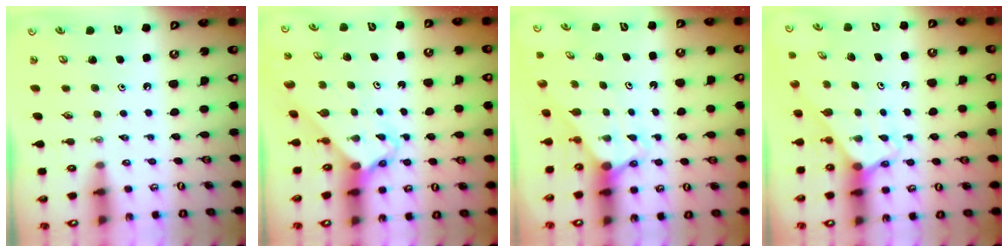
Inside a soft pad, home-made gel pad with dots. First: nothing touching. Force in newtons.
{"total": 2.4, "press": 2.4, "slide": 0.2}
{"total": 3.0, "press": 3.0, "slide": 0.0}
{"total": 2.7, "press": 2.7, "slide": 0.1}